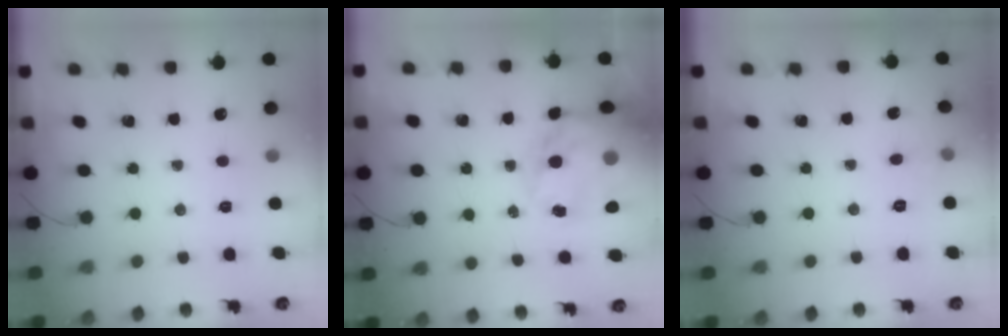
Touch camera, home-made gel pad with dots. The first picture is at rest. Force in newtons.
{"total": 20.6, "press": 20.0, "slide": 5.0}
{"total": 5.3, "press": 5.1, "slide": 1.6}